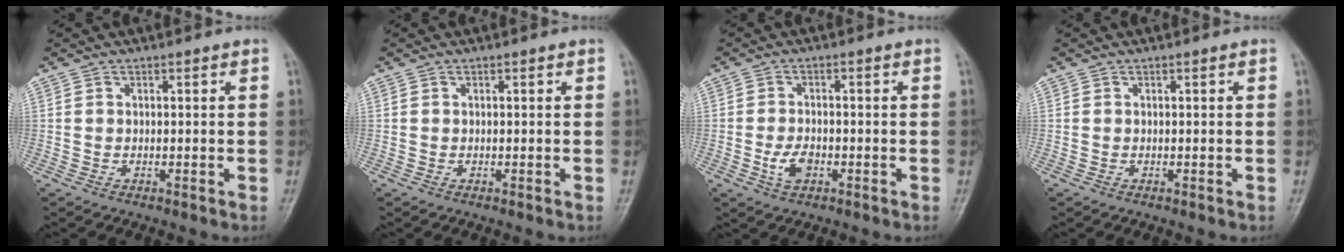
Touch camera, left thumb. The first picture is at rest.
{"total": 0.0}
{"total": 4.1, "force": [-1.4, 2.5, 2.9], "torque": [-0.053, 0.007, -0.025]}
{"total": 0.0}